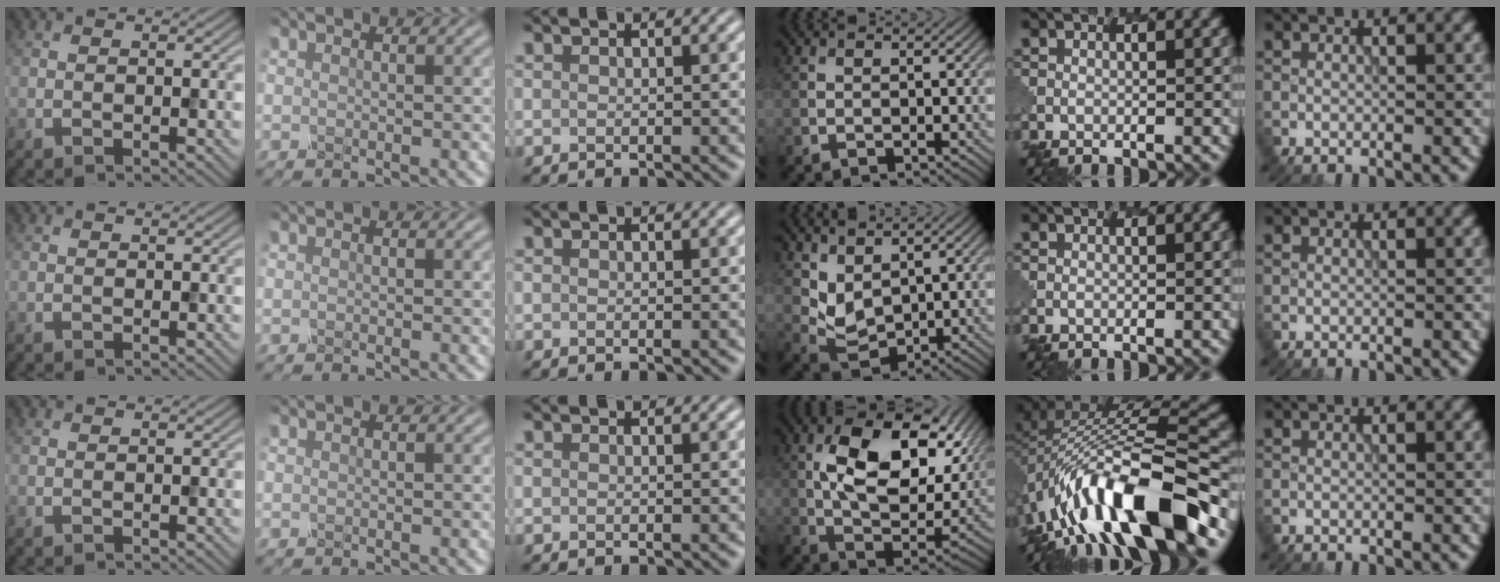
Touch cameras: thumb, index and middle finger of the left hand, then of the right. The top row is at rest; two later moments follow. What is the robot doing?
{"motion": "unscrew", "object": "spray bottle"}